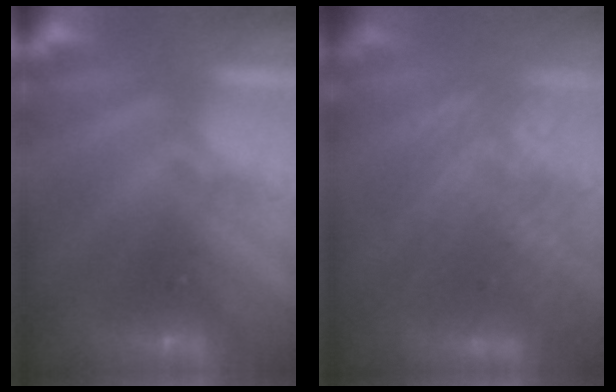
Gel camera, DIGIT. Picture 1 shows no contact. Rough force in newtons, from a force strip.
{"total": 3.8}